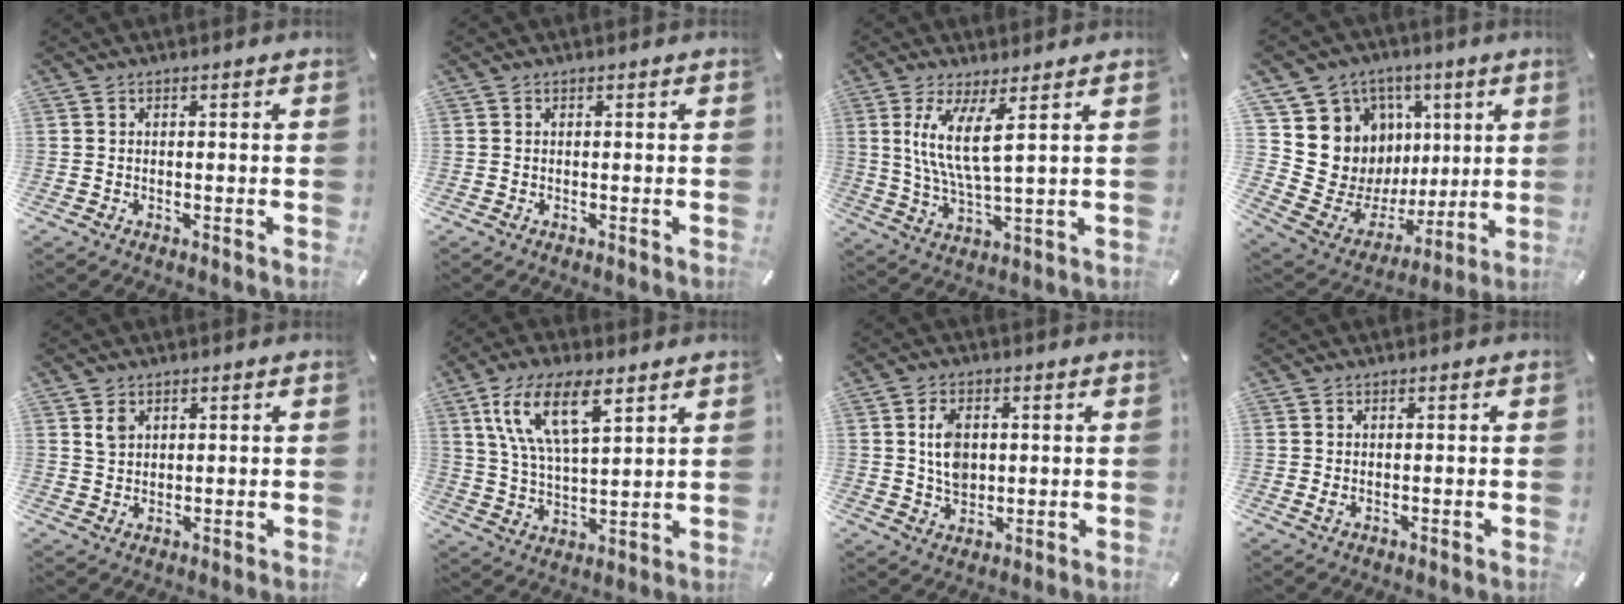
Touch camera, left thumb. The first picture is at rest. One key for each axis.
{"total": 0.0}
{"total": 9.8, "fx": 3.5, "fy": 2.2, "fz": 8.9, "tx": -0.190, "ty": -0.002, "tz": 0.061}
{"total": 13.7, "fx": 3.3, "fy": 13.2, "fz": 1.8, "tx": -0.021, "ty": -0.057, "tz": 0.100}
{"total": 3.0, "fx": 1.7, "fy": 2.3, "fz": 0.8, "tx": -0.010, "ty": -0.002, "tz": 0.032}
{"total": 13.9, "fx": 7.6, "fy": 5.9, "fz": 10.1, "tx": -0.224, "ty": -0.011, "tz": 0.132}
{"total": 6.7, "fx": 1.1, "fy": 5.0, "fz": 4.3, "tx": -0.074, "ty": 0.000, "tz": 0.015}
{"total": 1.0, "fx": 0.0, "fy": 0.2, "fz": 1.0, "tx": -0.025, "ty": -0.005, "tz": -0.002}